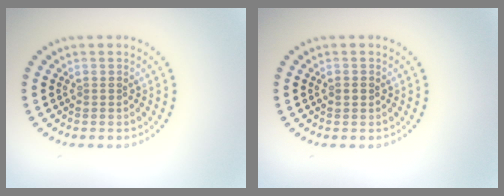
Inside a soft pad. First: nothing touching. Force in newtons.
{"total": 1.1, "press": 1.1, "slide": 0.1}